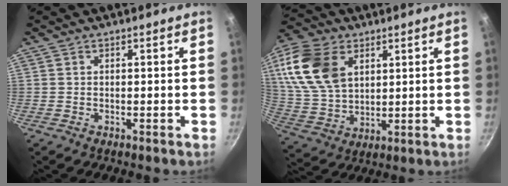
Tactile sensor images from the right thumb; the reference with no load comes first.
{"total": 17.1, "force": [6.2, 11.3, 11.2], "torque": [-0.205, -0.016, 0.126]}